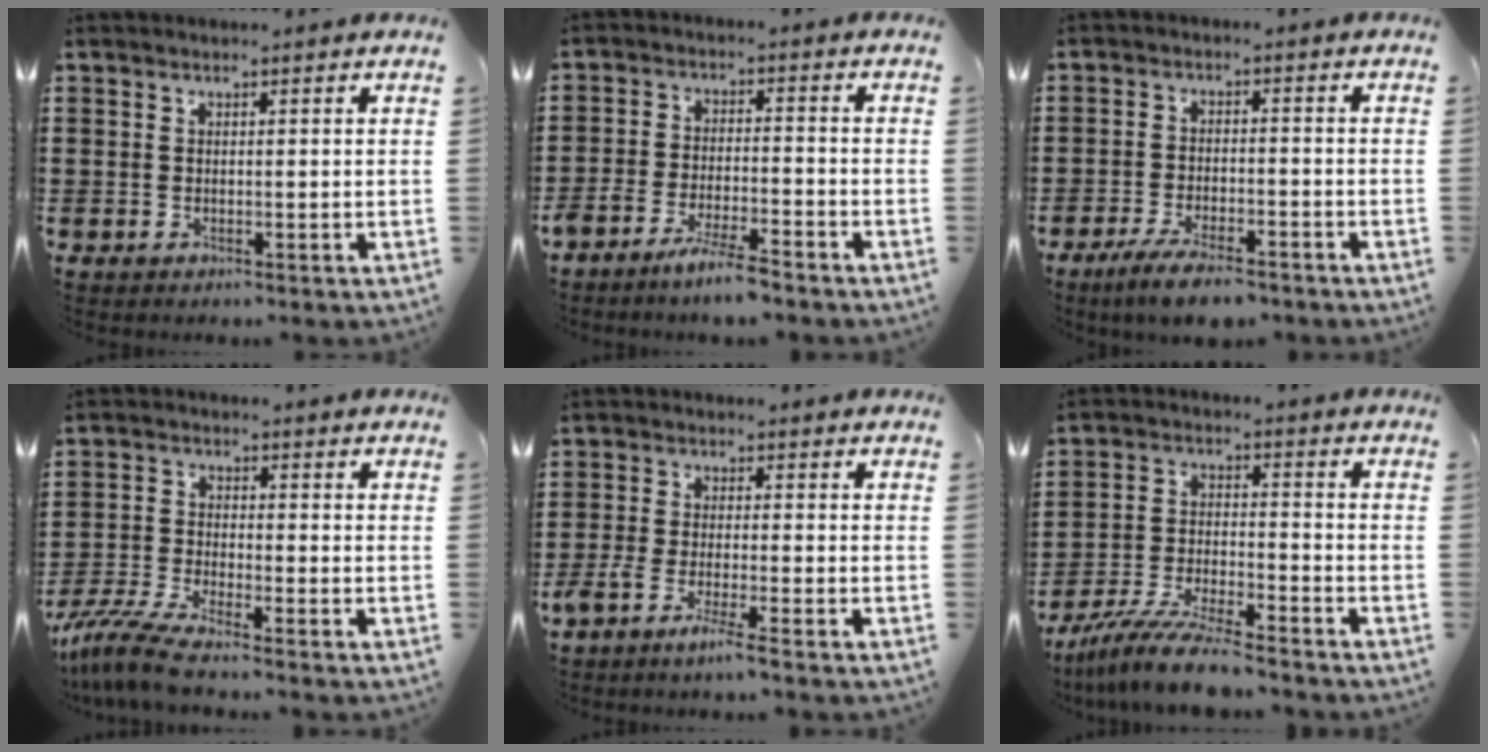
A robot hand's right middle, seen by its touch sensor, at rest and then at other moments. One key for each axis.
{"total": 5.5, "fx": -4.8, "fy": 0.2, "fz": 2.7, "tx": -0.054, "ty": -0.006, "tz": -0.088}
{"total": 5.2, "fx": -4.4, "fy": 0.9, "fz": 2.6, "tx": -0.055, "ty": -0.004, "tz": -0.083}
{"total": 5.6, "fx": -5.0, "fy": 0.2, "fz": 2.6, "tx": -0.076, "ty": -0.024, "tz": -0.104}
{"total": 4.0, "fx": -2.9, "fy": -0.2, "fz": 2.7, "tx": -0.065, "ty": -0.015, "tz": -0.058}
{"total": 8.9, "fx": -8.2, "fy": 0.5, "fz": 3.5, "tx": -0.069, "ty": 0.005, "tz": -0.158}